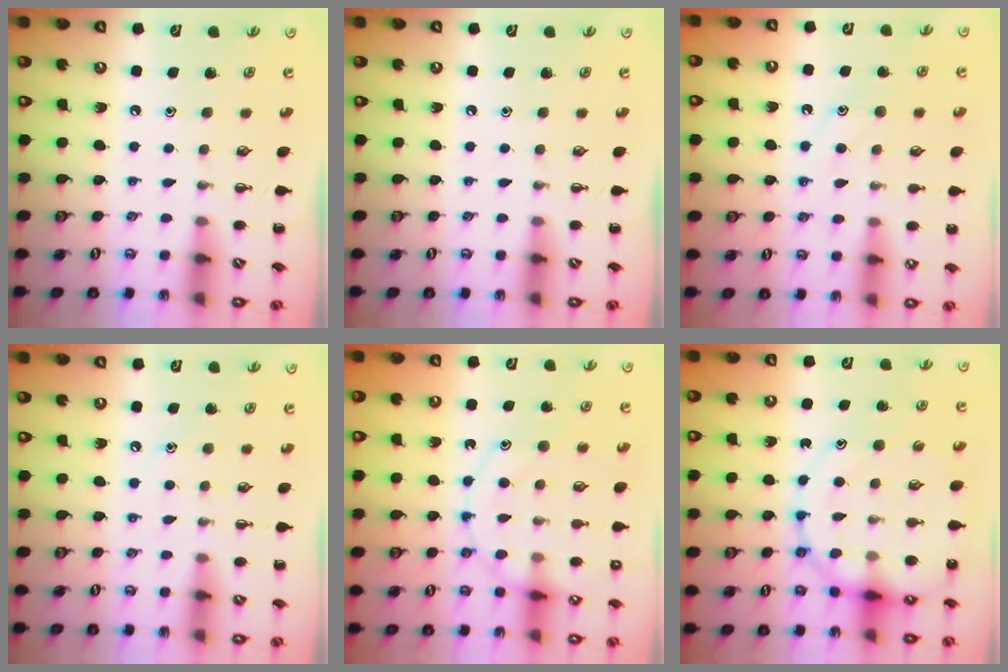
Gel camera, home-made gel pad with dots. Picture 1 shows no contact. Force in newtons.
{"total": 0.0}
{"total": 9.3, "press": 9.3, "slide": 1.0}
{"total": 6.8, "press": 6.6, "slide": 1.7}
{"total": 13.1, "press": 13.0, "slide": 1.4}
{"total": 15.1, "press": 14.8, "slide": 3.0}